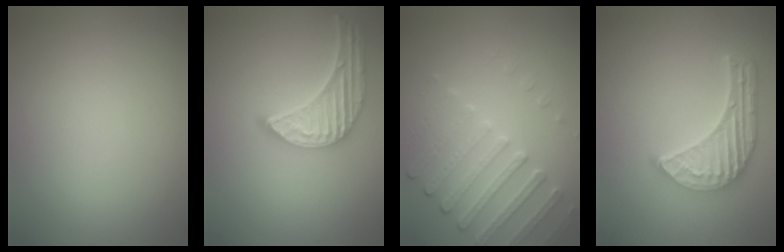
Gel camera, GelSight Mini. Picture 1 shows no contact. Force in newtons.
{"total": 5.5, "press": 4.4, "slide": 3.3}
{"total": 3.0, "press": 2.7, "slide": 1.3}
{"total": 6.0, "press": 4.6, "slide": 3.9}